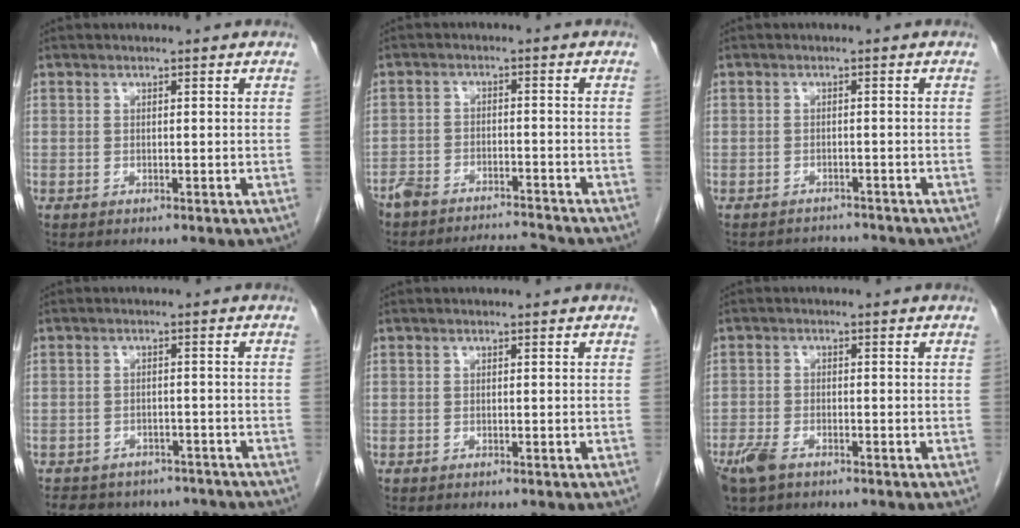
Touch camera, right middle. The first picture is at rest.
{"total": 7.6, "force": [-7.4, 0.7, 1.2], "torque": [-0.022, 0.012, -0.122]}
{"total": 3.0, "force": [-2.9, 0.8, -0.8], "torque": [0.017, -0.002, -0.042]}
{"total": 11.5, "force": [-9.8, 5.3, 2.8], "torque": [-0.050, 0.008, -0.116]}
{"total": 0.0}
{"total": 4.7, "force": [-3.3, 2.1, 2.7], "torque": [-0.061, -0.007, -0.059]}